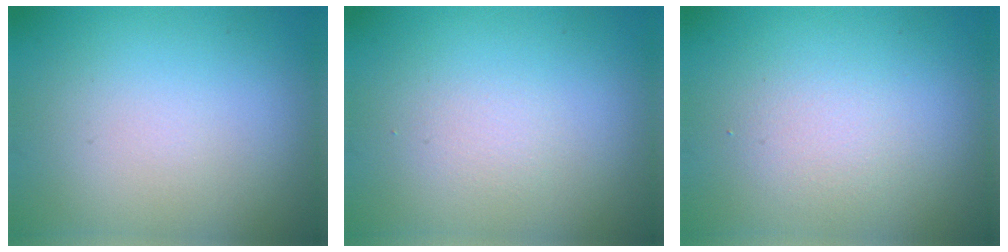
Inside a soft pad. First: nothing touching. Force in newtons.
{"total": 0.9, "press": 0.9, "slide": 0.1}
{"total": 1.7, "press": 1.7, "slide": 0.1}